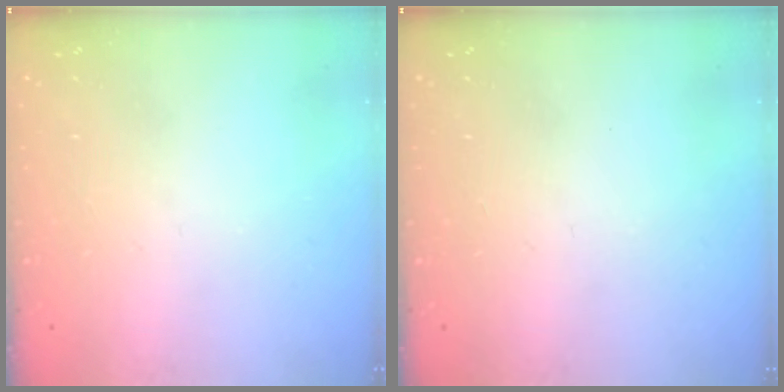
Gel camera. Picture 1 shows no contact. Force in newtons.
{"total": 0.0}